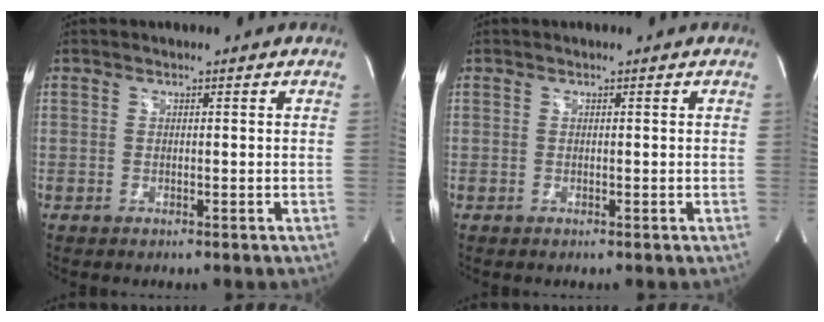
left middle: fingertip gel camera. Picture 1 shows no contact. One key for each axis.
{"total": 0.0}